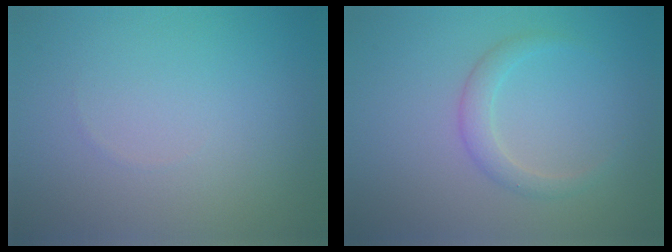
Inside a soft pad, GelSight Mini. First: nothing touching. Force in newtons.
{"total": 1.9, "press": 1.9, "slide": 0.1}